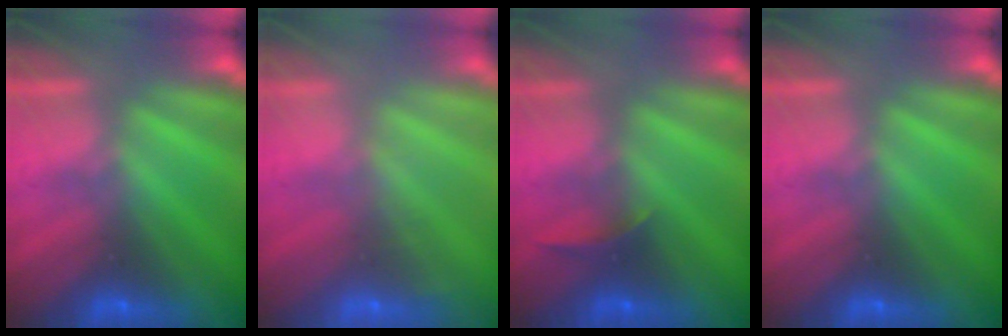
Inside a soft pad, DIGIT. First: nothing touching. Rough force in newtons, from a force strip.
{"total": 1.5}
{"total": 2.2}
{"total": 0.0}